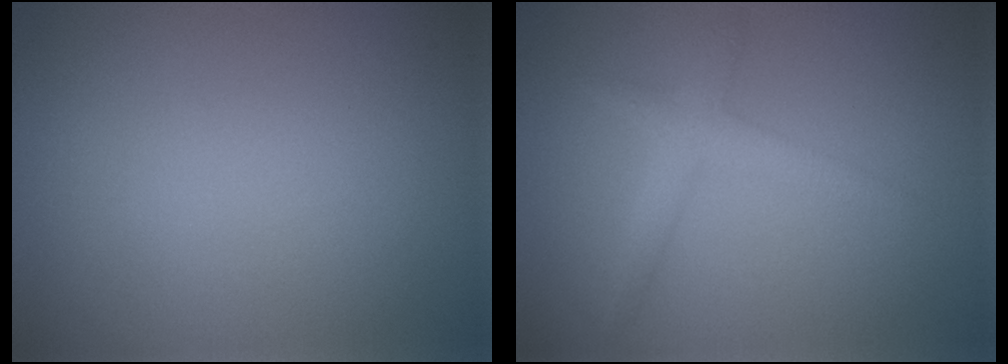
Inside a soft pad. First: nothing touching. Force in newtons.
{"total": 2.2, "press": 2.2, "slide": 0.2}